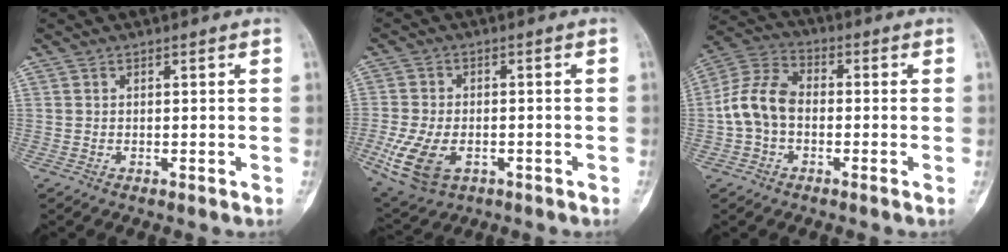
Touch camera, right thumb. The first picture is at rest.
{"total": 10.9, "force": [-3.6, 6.8, 7.7], "torque": [-0.163, 0.003, -0.055]}
{"total": 9.4, "force": [-1.3, 6.3, 6.8], "torque": [-0.133, 0.031, -0.039]}